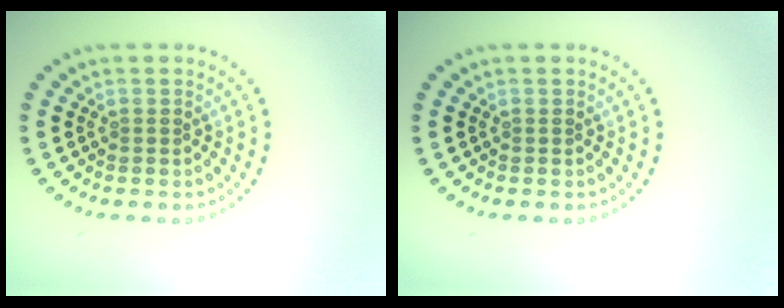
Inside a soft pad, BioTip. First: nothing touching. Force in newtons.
{"total": 0.0}